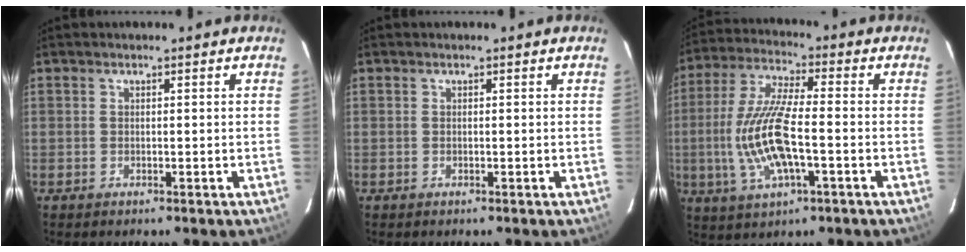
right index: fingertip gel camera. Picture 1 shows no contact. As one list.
[{"total": 0.0}, {"total": 14.0, "force": [-2.8, 4.0, 13.1], "torque": [-0.273, -0.005, -0.053]}]